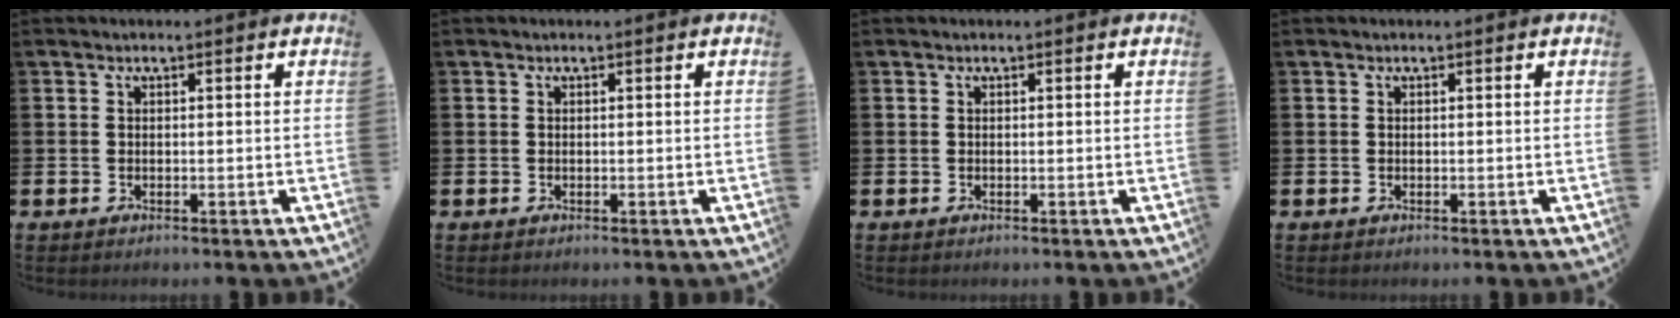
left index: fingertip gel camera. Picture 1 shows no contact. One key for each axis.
{"total": 0.0}
{"total": 0.0}
{"total": 0.0}